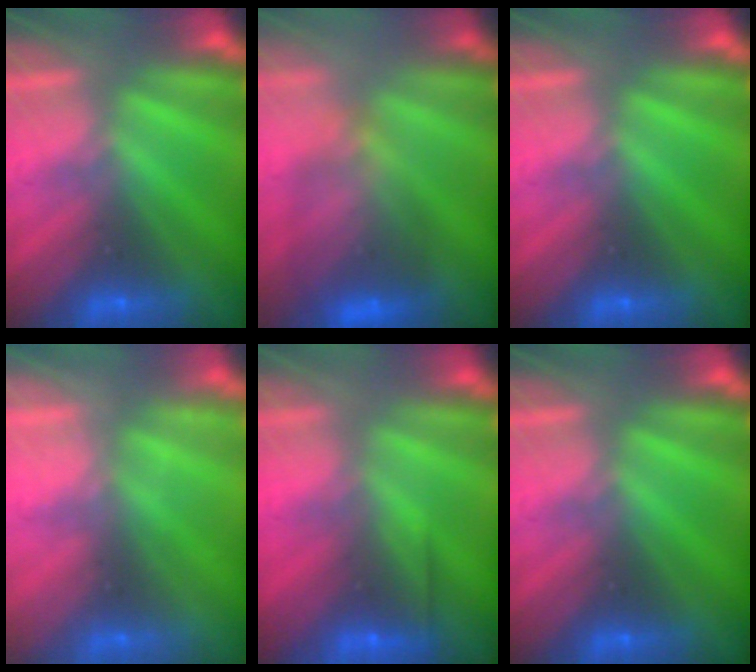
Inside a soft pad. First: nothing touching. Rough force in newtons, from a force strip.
{"total": 8.4}
{"total": 0.0}
{"total": 2.2}
{"total": 2.6}
{"total": 0.0}